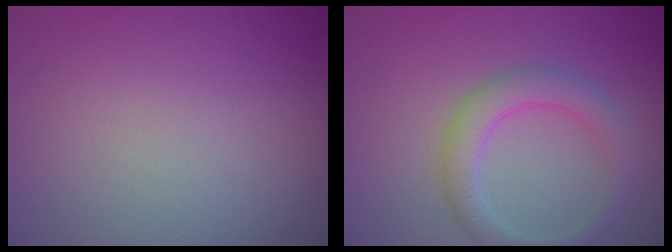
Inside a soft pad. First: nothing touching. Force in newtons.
{"total": 3.4, "press": 3.4, "slide": 0.1}